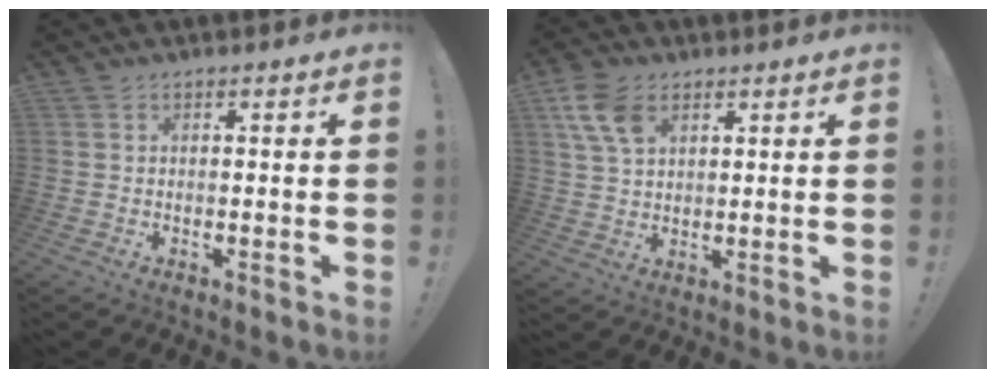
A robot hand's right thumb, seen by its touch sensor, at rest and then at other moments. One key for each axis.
{"total": 9.9, "fx": 4.6, "fy": 6.4, "fz": 6.0, "tx": -0.117, "ty": -0.006, "tz": 0.093}